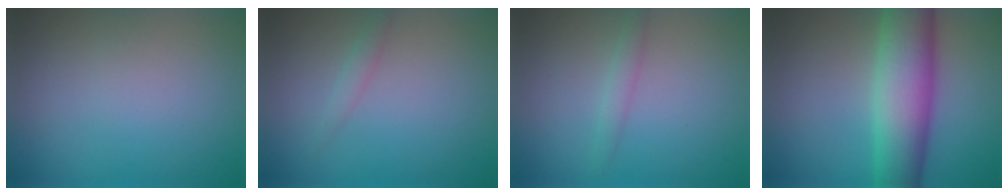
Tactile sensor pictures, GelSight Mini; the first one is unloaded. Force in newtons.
{"total": 1.0, "press": 1.0, "slide": 0.0}
{"total": 1.2, "press": 1.2, "slide": 0.1}
{"total": 9.4, "press": 9.4, "slide": 0.3}